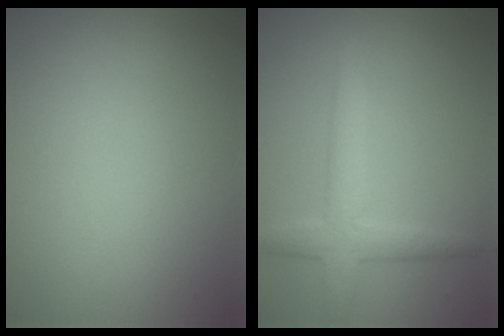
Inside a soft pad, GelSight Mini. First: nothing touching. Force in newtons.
{"total": 3.4, "press": 3.4, "slide": 0.1}